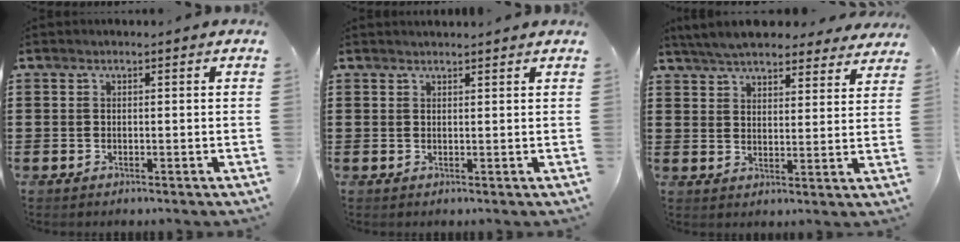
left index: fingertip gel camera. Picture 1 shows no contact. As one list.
[{"total": 1.0, "force": [1.0, 0.0, 0.1], "torque": [-0.004, -0.001, 0.020]}, {"total": 6.4, "force": [6.0, 0.9, 1.9], "torque": [-0.059, -0.017, 0.111]}]